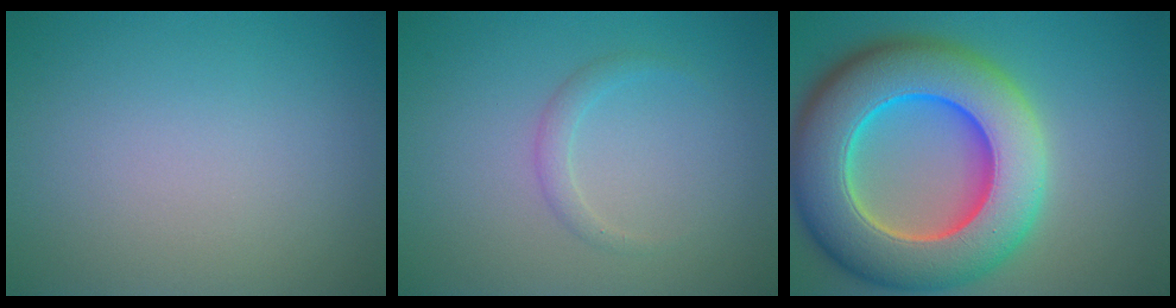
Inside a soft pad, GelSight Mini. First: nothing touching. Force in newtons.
{"total": 1.2, "press": 1.2, "slide": 0.0}
{"total": 13.9, "press": 13.8, "slide": 0.8}